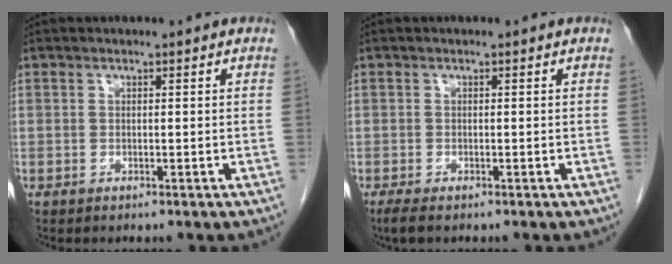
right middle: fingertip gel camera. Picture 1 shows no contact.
{"total": 2.1, "force": [-1.5, 0.4, 1.3], "torque": [-0.027, -0.008, -0.024]}